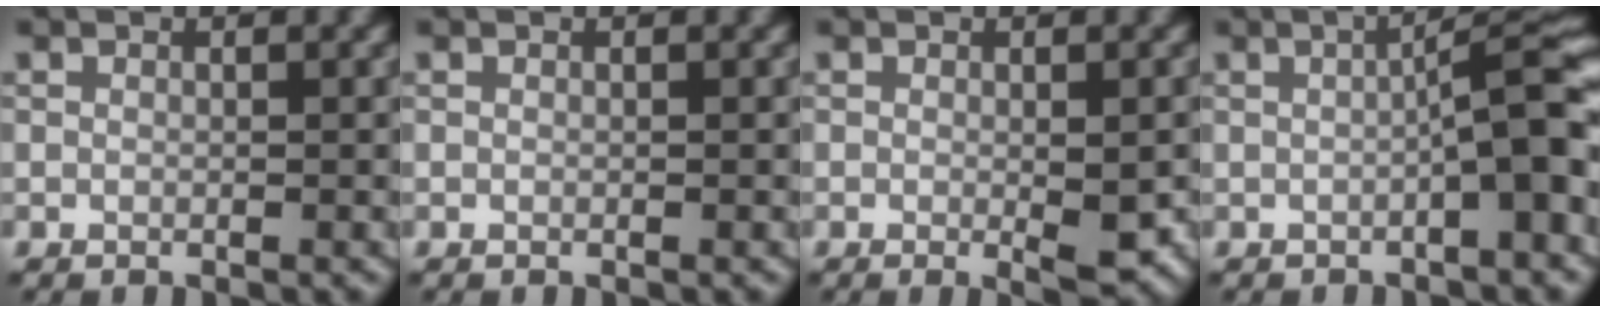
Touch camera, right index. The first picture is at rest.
{"total": 0.0}
{"total": 2.9, "force": [-0.5, 0.5, 2.8], "torque": [-0.041, -0.007, -0.005]}
{"total": 5.9, "force": [-1.2, 0.8, 5.7], "torque": [-0.078, 0.024, -0.022]}